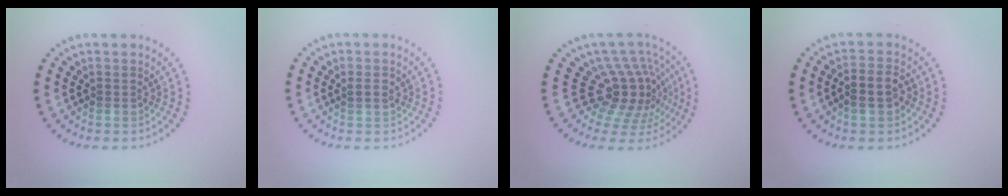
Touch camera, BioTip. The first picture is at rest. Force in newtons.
{"total": 0.6, "press": 0.6, "slide": 0.3}
{"total": 5.0, "press": 3.5, "slide": 3.6}
{"total": 2.8, "press": 2.7, "slide": 0.7}